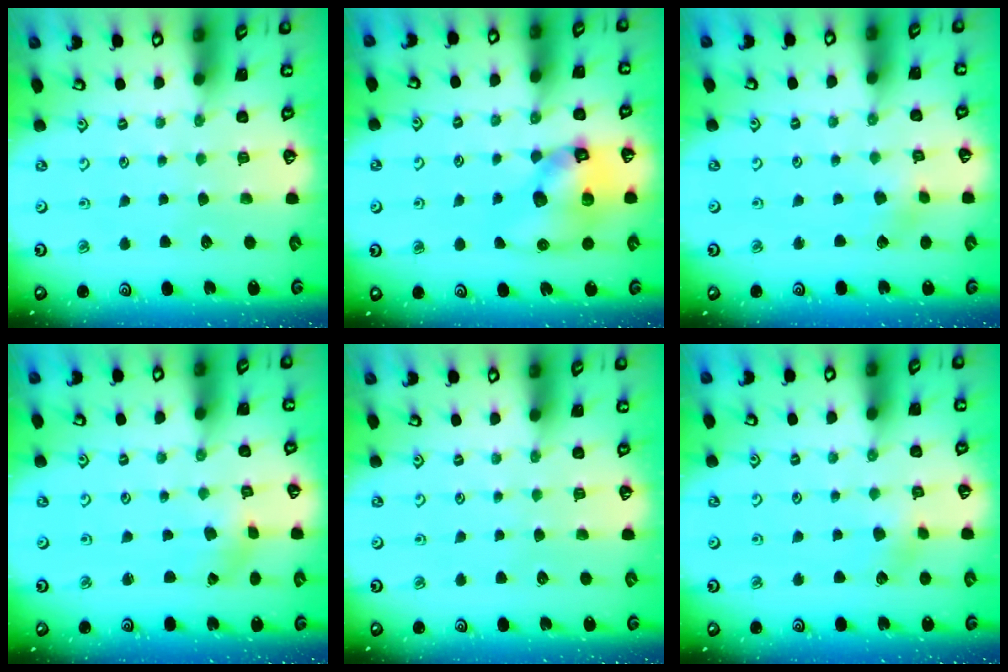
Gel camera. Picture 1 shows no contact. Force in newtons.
{"total": 12.1, "press": 11.9, "slide": 1.7}
{"total": 2.5, "press": 2.4, "slide": 0.2}
{"total": 0.7, "press": 0.7, "slide": 0.1}
{"total": 0.0}
{"total": 3.2, "press": 3.2, "slide": 0.4}